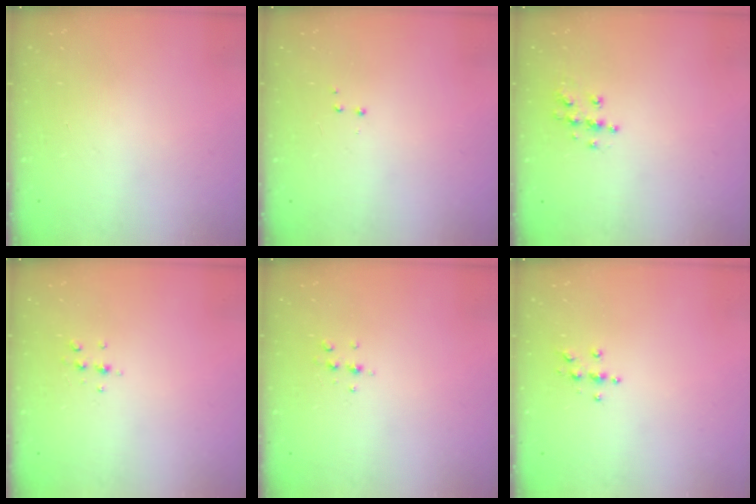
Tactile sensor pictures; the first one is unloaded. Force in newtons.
{"total": 2.9, "press": 2.8, "slide": 0.7}
{"total": 6.4, "press": 6.4, "slide": 0.2}
{"total": 4.7, "press": 4.4, "slide": 1.6}
{"total": 4.7, "press": 4.4, "slide": 1.6}
{"total": 3.7, "press": 3.7, "slide": 0.4}